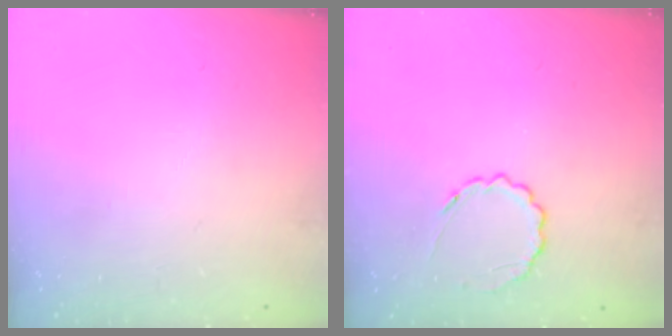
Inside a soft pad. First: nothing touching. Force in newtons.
{"total": 5.8, "press": 5.6, "slide": 1.6}